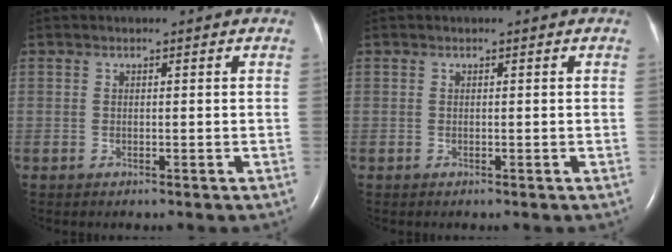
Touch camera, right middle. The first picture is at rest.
{"total": 0.0}